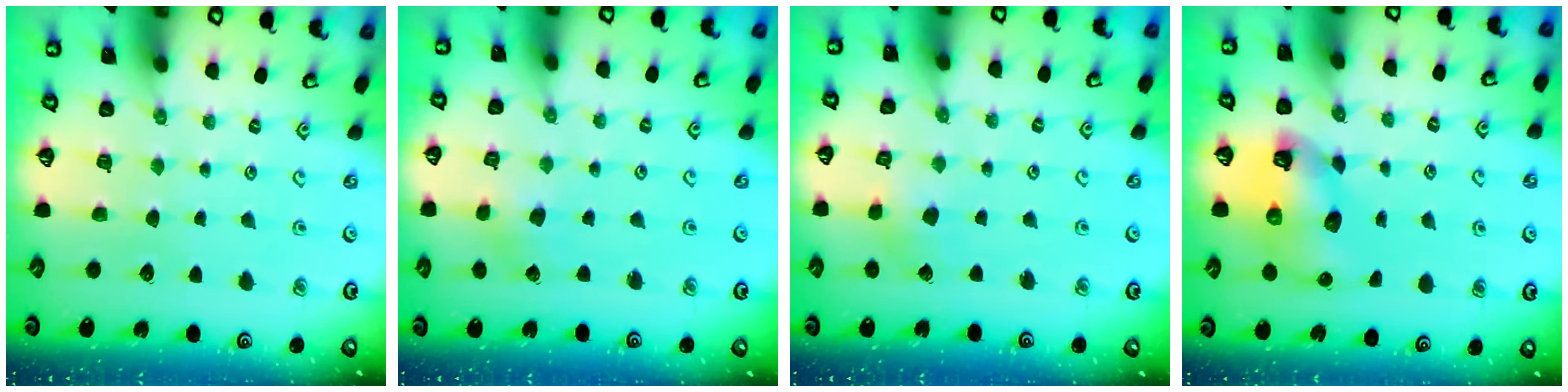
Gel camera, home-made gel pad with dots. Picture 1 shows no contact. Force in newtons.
{"total": 1.7, "press": 1.7, "slide": 0.3}
{"total": 2.7, "press": 2.7, "slide": 0.3}
{"total": 9.4, "press": 9.3, "slide": 1.4}